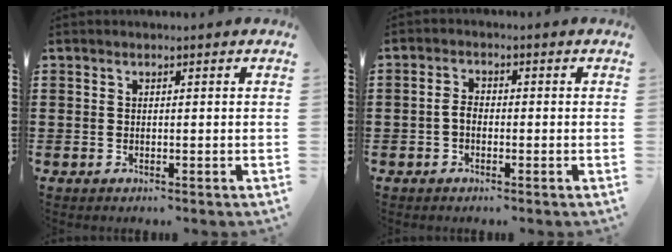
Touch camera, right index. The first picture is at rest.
{"total": 2.1, "force": [-0.7, 1.3, 1.6], "torque": [-0.039, 0.001, -0.016]}